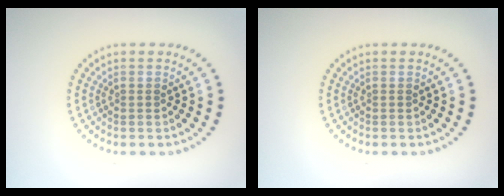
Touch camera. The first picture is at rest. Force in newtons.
{"total": 0.0}